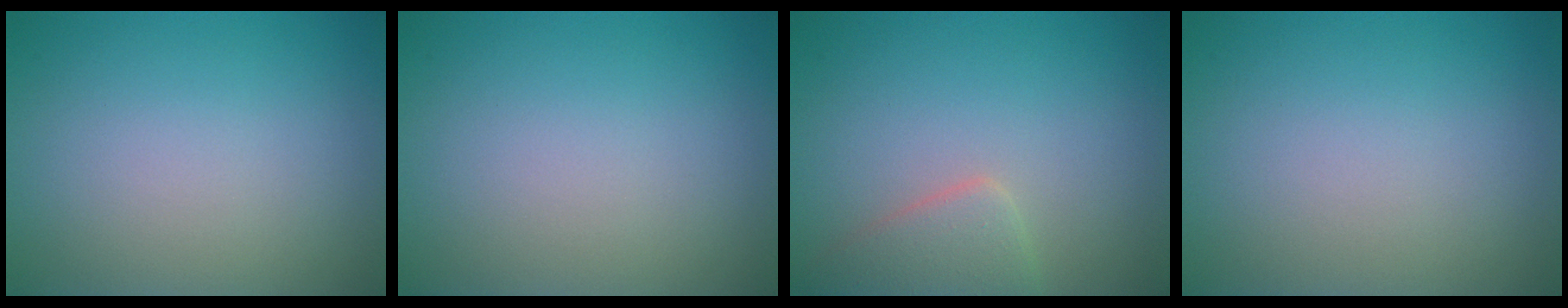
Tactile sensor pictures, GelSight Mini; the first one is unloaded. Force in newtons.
{"total": 0.0}
{"total": 2.7, "press": 2.7, "slide": 0.1}
{"total": 0.0}